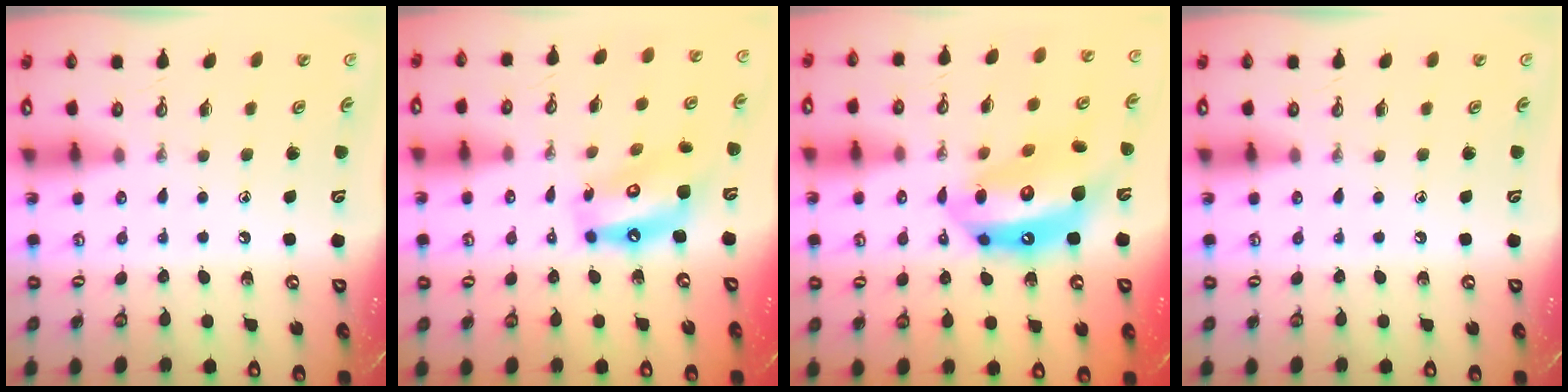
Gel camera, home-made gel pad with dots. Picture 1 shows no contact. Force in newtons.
{"total": 14.1, "press": 14.0, "slide": 1.5}
{"total": 17.6, "press": 17.4, "slide": 2.2}
{"total": 0.0}